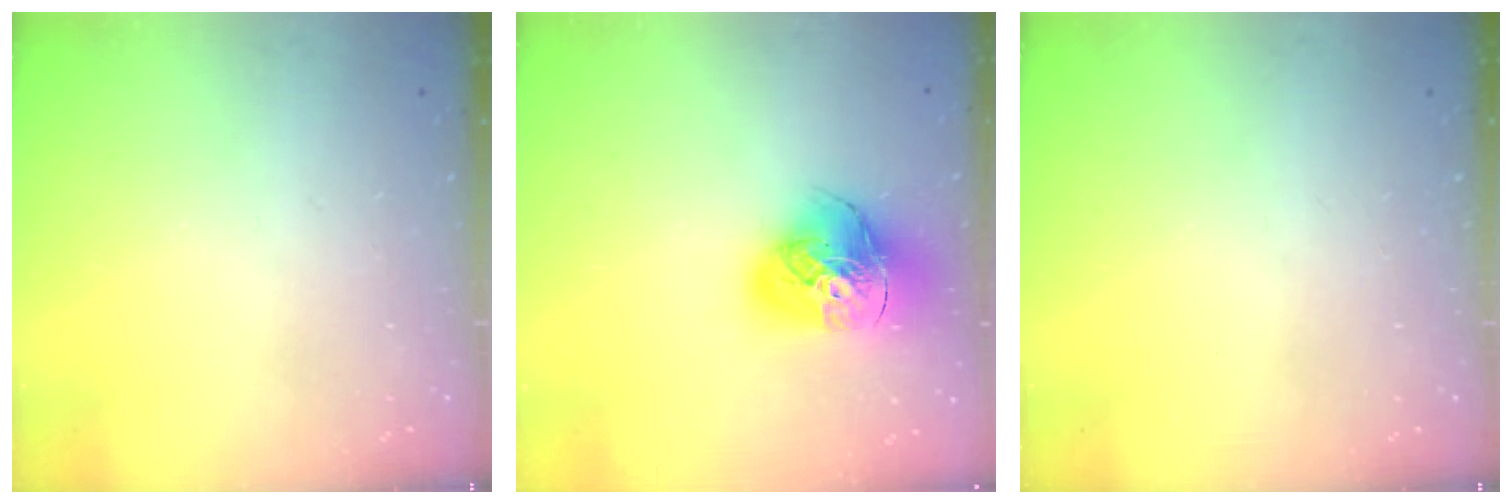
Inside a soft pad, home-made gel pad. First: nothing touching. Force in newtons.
{"total": 17.1, "press": 17.0, "slide": 2.1}
{"total": 0.0}